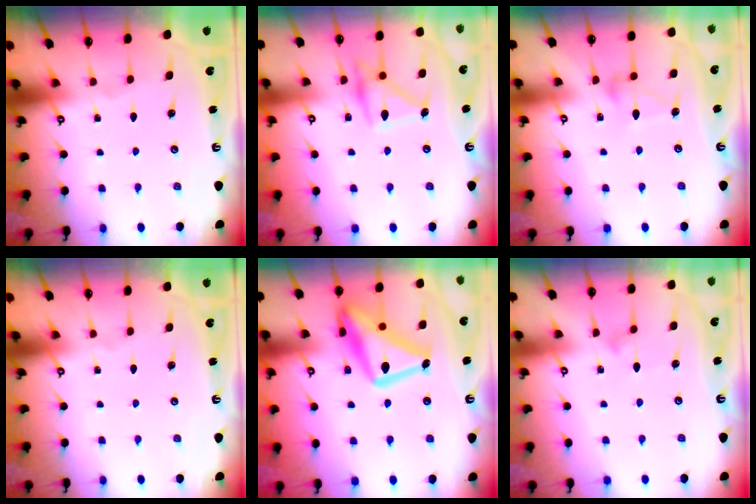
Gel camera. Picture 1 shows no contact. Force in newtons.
{"total": 16.1, "press": 16.0, "slide": 1.1}
{"total": 7.8, "press": 7.8, "slide": 0.4}
{"total": 0.0}
{"total": 20.3, "press": 20.3, "slide": 1.4}
{"total": 6.9, "press": 6.9, "slide": 0.4}